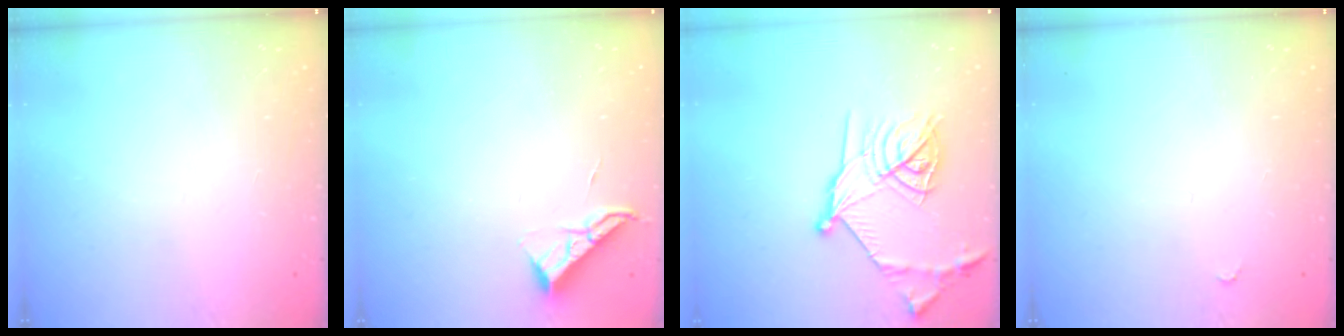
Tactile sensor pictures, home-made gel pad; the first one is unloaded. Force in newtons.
{"total": 6.8, "press": 6.8, "slide": 0.5}
{"total": 20.0, "press": 20.0, "slide": 1.2}
{"total": 2.8, "press": 2.8, "slide": 0.4}